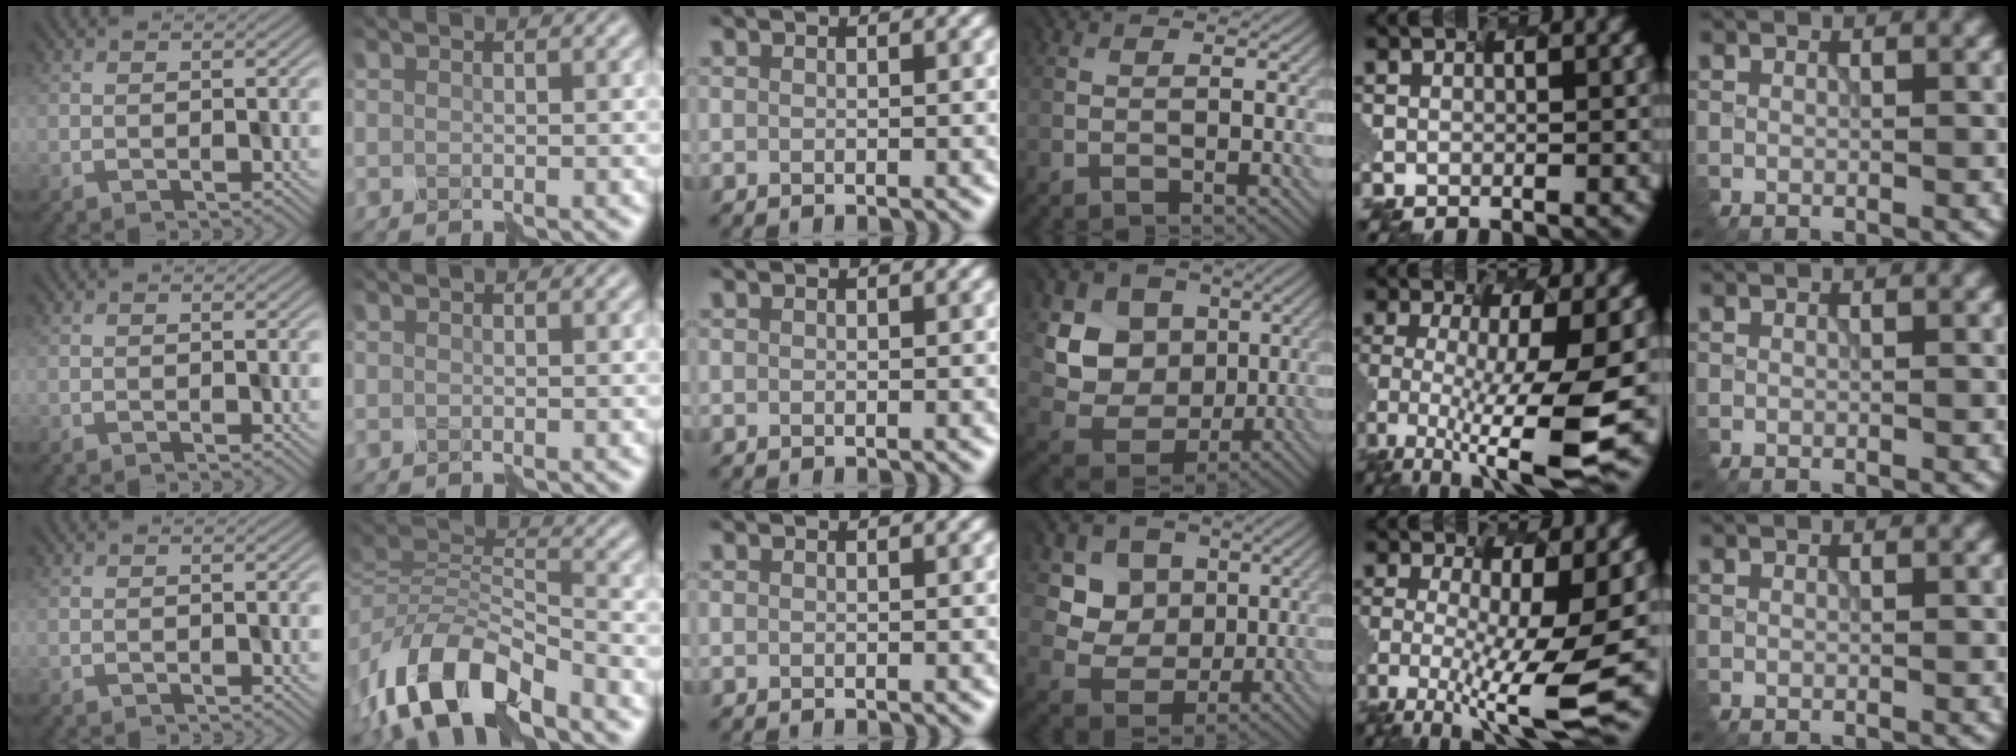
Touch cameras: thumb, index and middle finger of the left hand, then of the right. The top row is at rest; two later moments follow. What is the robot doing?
{"motion": "disassemble", "object": "puzzle pieces"}